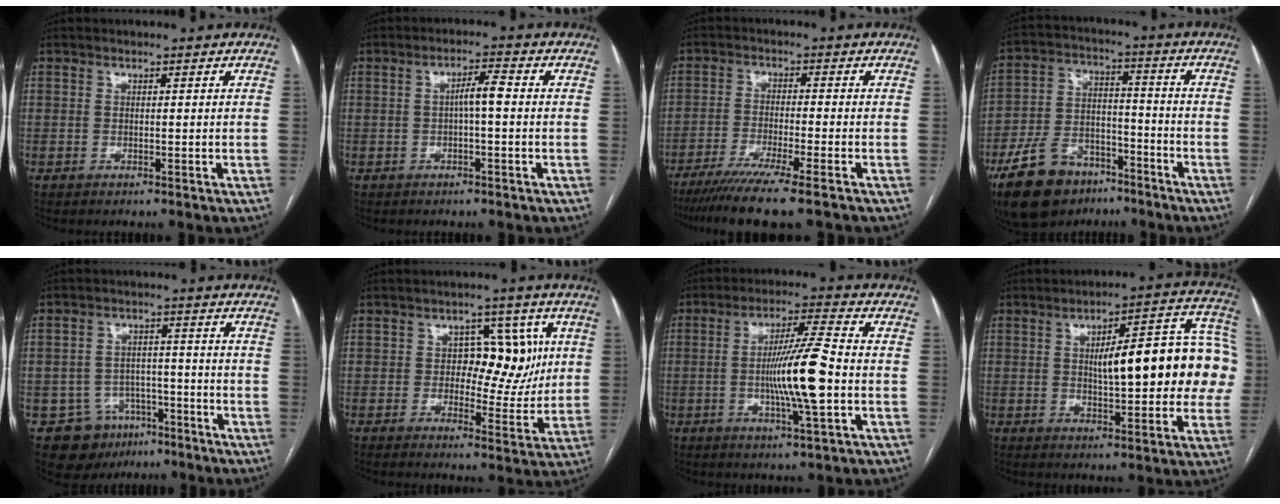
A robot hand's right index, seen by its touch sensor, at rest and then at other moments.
{"total": 3.2, "force": [-0.1, 0.3, 3.1], "torque": [-0.054, 0.007, -0.002]}
{"total": 10.9, "force": [-8.5, -0.7, 6.7], "torque": [-0.102, -0.031, -0.135]}
{"total": 14.2, "force": [-9.5, 8.0, 6.9], "torque": [-0.142, 0.009, -0.162]}
{"total": 9.4, "force": [-5.3, 7.6, 1.9], "torque": [-0.031, 0.019, -0.070]}
{"total": 8.7, "force": [1.5, 5.5, 6.6], "torque": [-0.070, 0.015, 0.026]}
{"total": 11.5, "force": [-1.6, 0.2, 11.4], "torque": [-0.203, -0.003, -0.032]}
{"total": 18.6, "force": [1.4, 5.0, 17.9], "torque": [-0.230, 0.043, 0.024]}